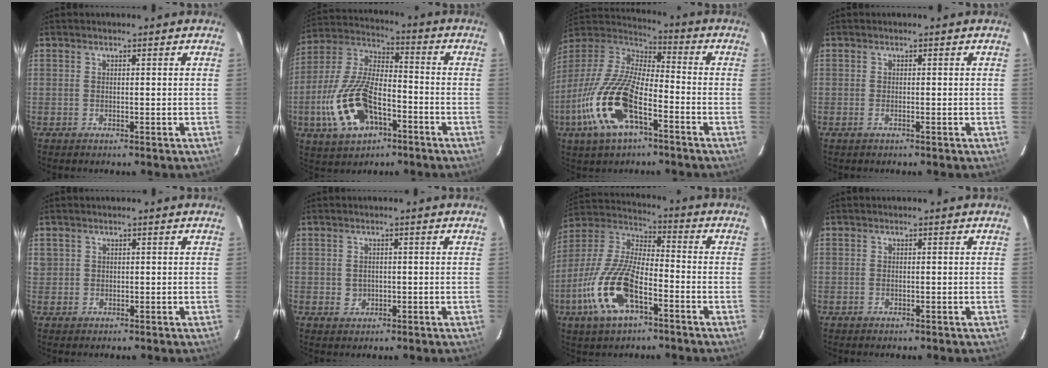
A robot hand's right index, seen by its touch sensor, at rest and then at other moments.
{"total": 17.4, "force": [-6.7, 8.5, 13.6], "torque": [-0.302, -0.002, -0.122]}
{"total": 20.4, "force": [-9.0, 8.0, 16.4], "torque": [-0.342, -0.034, -0.179]}
{"total": 0.5, "force": [-0.4, 0.2, 0.3], "torque": [-0.007, -0.002, -0.007]}
{"total": 1.4, "force": [0.4, 1.4, -0.1], "torque": [0.010, 0.001, 0.005]}
{"total": 2.1, "force": [-0.1, 2.0, 0.7], "torque": [-0.011, 0.003, 0.002]}
{"total": 17.2, "force": [-7.5, 6.7, 13.9], "torque": [-0.303, -0.012, -0.149]}
{"total": 0.6, "force": [-0.1, 0.4, 0.4], "torque": [-0.009, 0.000, -0.002]}